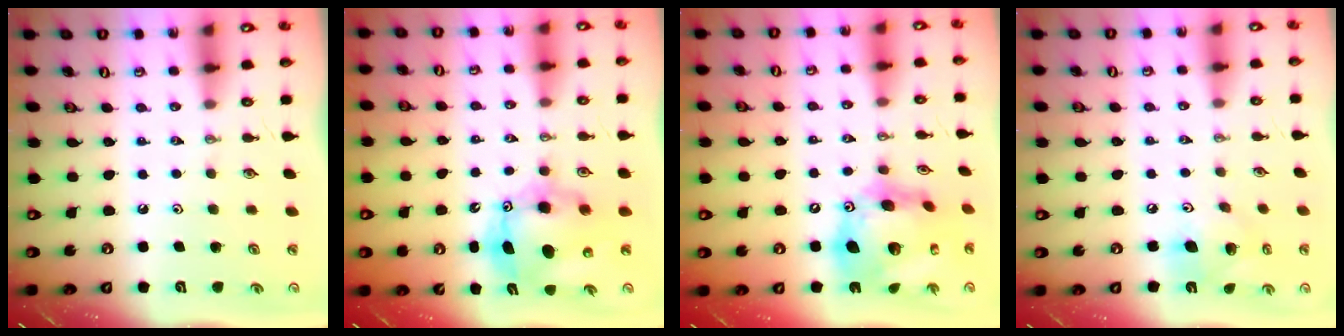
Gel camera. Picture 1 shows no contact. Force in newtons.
{"total": 11.2, "press": 10.9, "slide": 2.7}
{"total": 22.0, "press": 21.8, "slide": 2.5}
{"total": 11.9, "press": 11.6, "slide": 2.6}